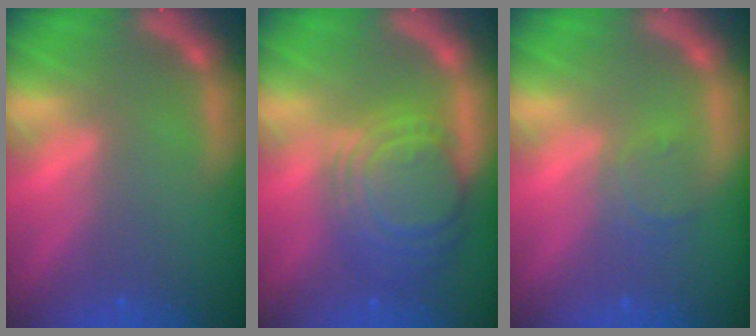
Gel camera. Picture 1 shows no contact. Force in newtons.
{"total": 10.0}
{"total": 2.4}